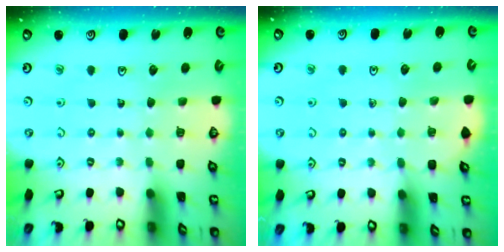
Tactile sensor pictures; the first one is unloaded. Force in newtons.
{"total": 3.8, "press": 3.7, "slide": 0.5}